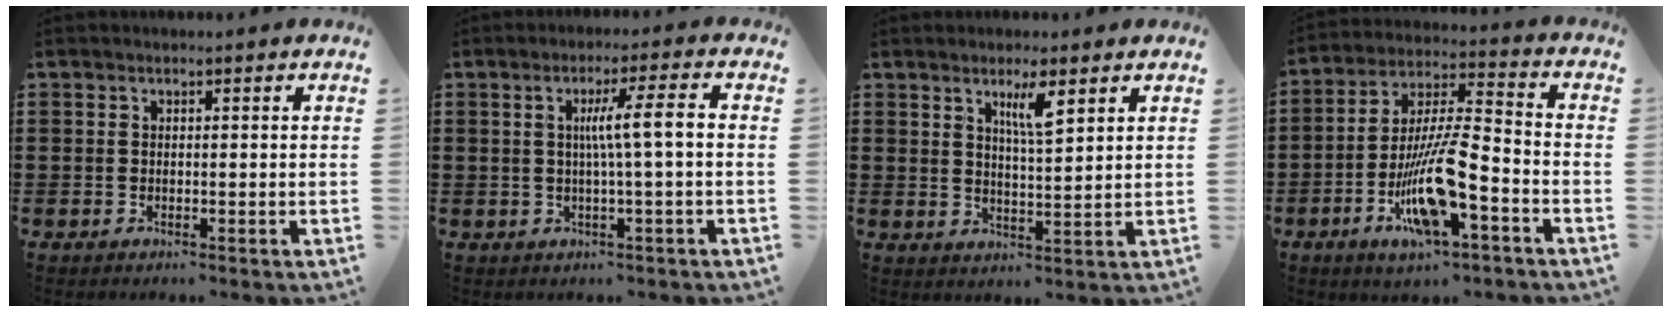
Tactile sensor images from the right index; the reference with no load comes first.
{"total": 5.5, "force": [0.1, -0.2, 5.5], "torque": [-0.102, -0.004, -0.005]}
{"total": 4.4, "force": [2.7, 0.7, 3.4], "torque": [-0.058, -0.002, 0.042]}
{"total": 13.4, "force": [-5.7, 3.7, 11.6], "torque": [-0.238, -0.003, -0.106]}